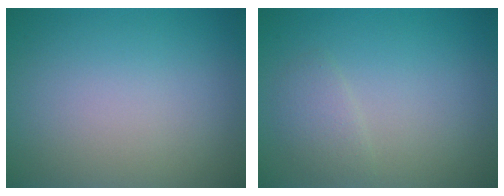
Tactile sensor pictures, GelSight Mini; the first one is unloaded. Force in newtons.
{"total": 1.5, "press": 1.5, "slide": 0.1}